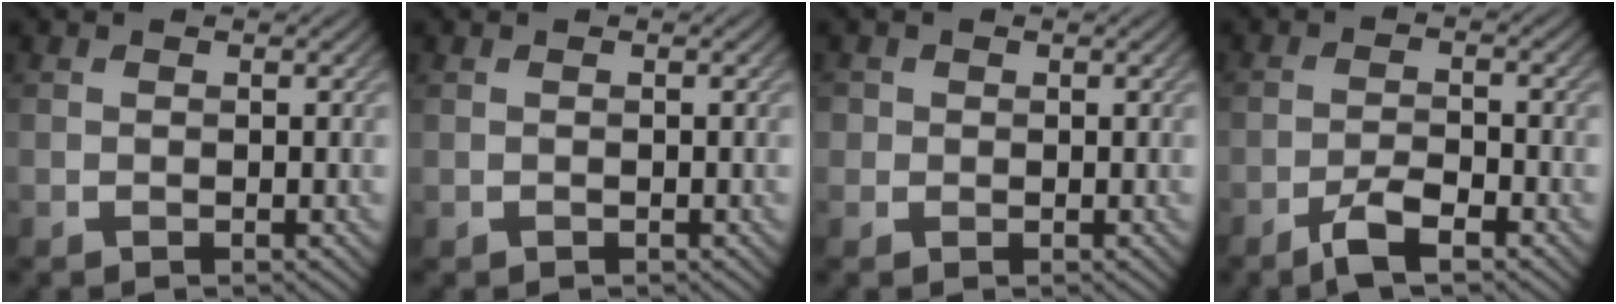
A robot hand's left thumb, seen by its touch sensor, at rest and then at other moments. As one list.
[{"total": 0.0}, {"total": 1.4, "force": [0.2, 1.3, 0.2], "torque": [0.000, -0.002, 0.000]}, {"total": 4.0, "force": [-2.7, 0.9, 2.8], "torque": [-0.061, 0.003, -0.055]}]